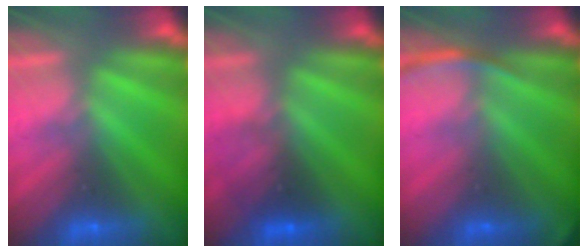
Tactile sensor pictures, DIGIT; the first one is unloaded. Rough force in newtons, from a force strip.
{"total": 2.7}
{"total": 2.8}